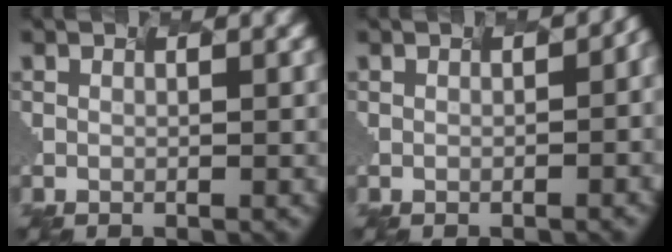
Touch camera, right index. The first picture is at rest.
{"total": 4.9, "force": [0.7, 2.2, 4.3], "torque": [-0.022, 0.038, 0.028]}